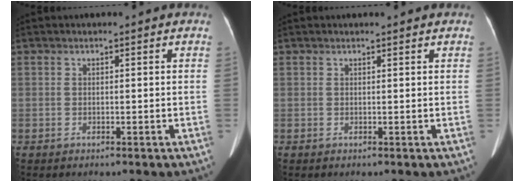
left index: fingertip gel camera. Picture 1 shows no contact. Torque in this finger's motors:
{"motor_torque": [-0.19, 0.14, -0.38, -0.06]}